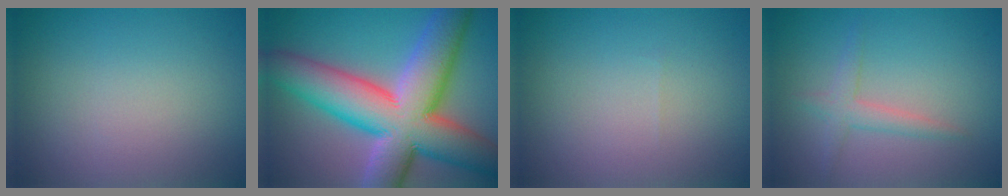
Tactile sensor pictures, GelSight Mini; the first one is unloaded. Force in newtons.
{"total": 14.4, "press": 14.4, "slide": 0.9}
{"total": 0.0}
{"total": 2.0, "press": 2.0, "slide": 0.1}